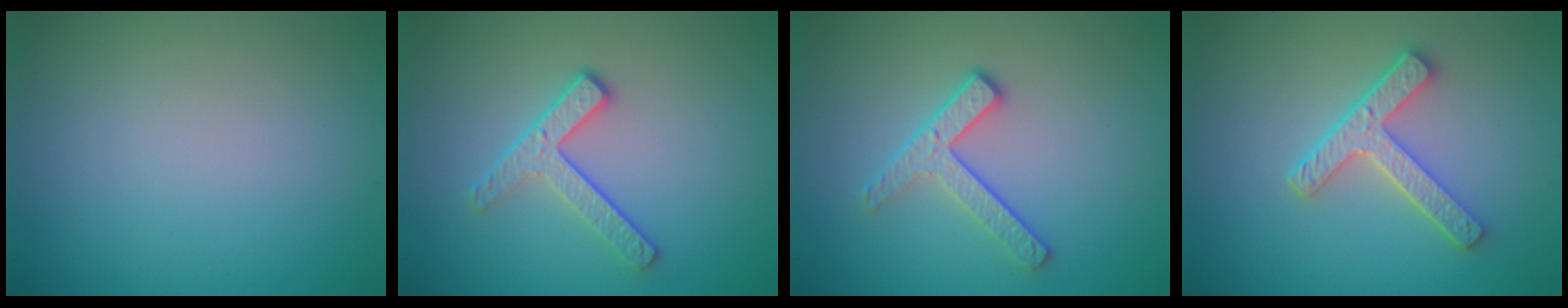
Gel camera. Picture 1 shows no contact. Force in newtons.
{"total": 2.9, "press": 2.4, "slide": 1.6}
{"total": 2.9, "press": 2.4, "slide": 1.6}
{"total": 3.7, "press": 3.2, "slide": 2.0}